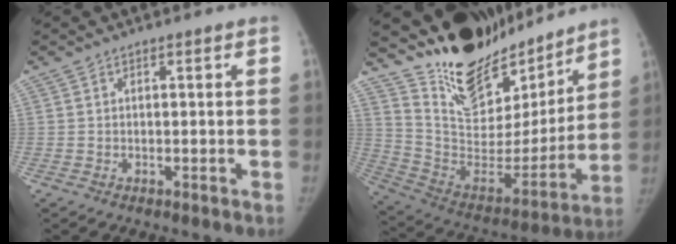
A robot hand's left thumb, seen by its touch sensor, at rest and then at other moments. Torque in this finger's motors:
{"motor_torque": [1.21, -0.51, 1.60, -1.17, 0.27]}